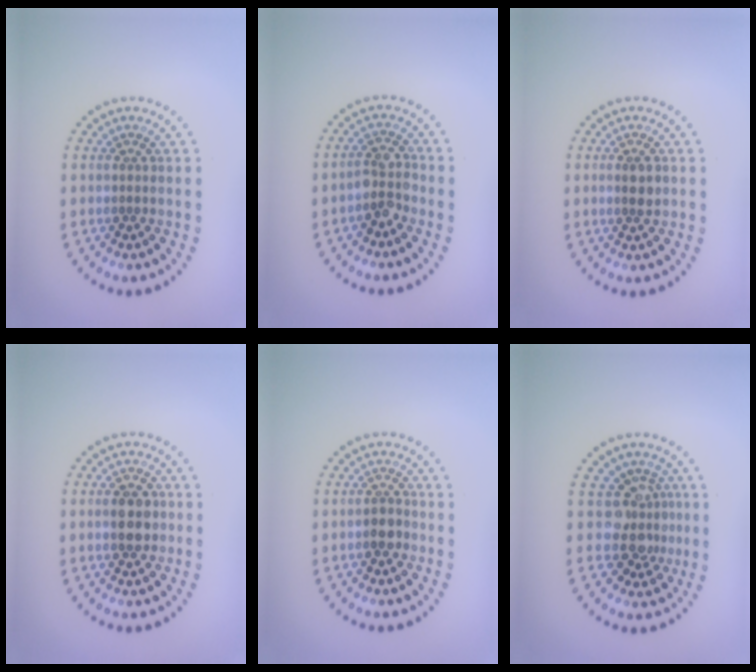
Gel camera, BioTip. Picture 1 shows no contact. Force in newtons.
{"total": 2.5, "press": 2.2, "slide": 1.2}
{"total": 1.8, "press": 1.7, "slide": 0.6}
{"total": 3.2, "press": 3.2, "slide": 0.2}
{"total": 1.8, "press": 1.6, "slide": 0.7}
{"total": 3.4, "press": 2.6, "slide": 2.2}